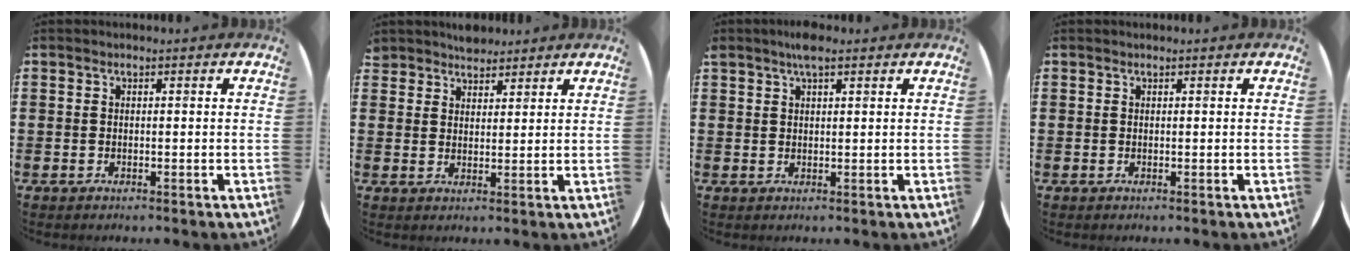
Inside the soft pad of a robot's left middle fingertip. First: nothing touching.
{"total": 3.0, "force": [2.8, 0.8, -0.3], "torque": [-0.003, -0.002, 0.056]}
{"total": 2.7, "force": [2.1, 0.7, 1.5], "torque": [-0.025, 0.002, 0.036]}
{"total": 0.0}